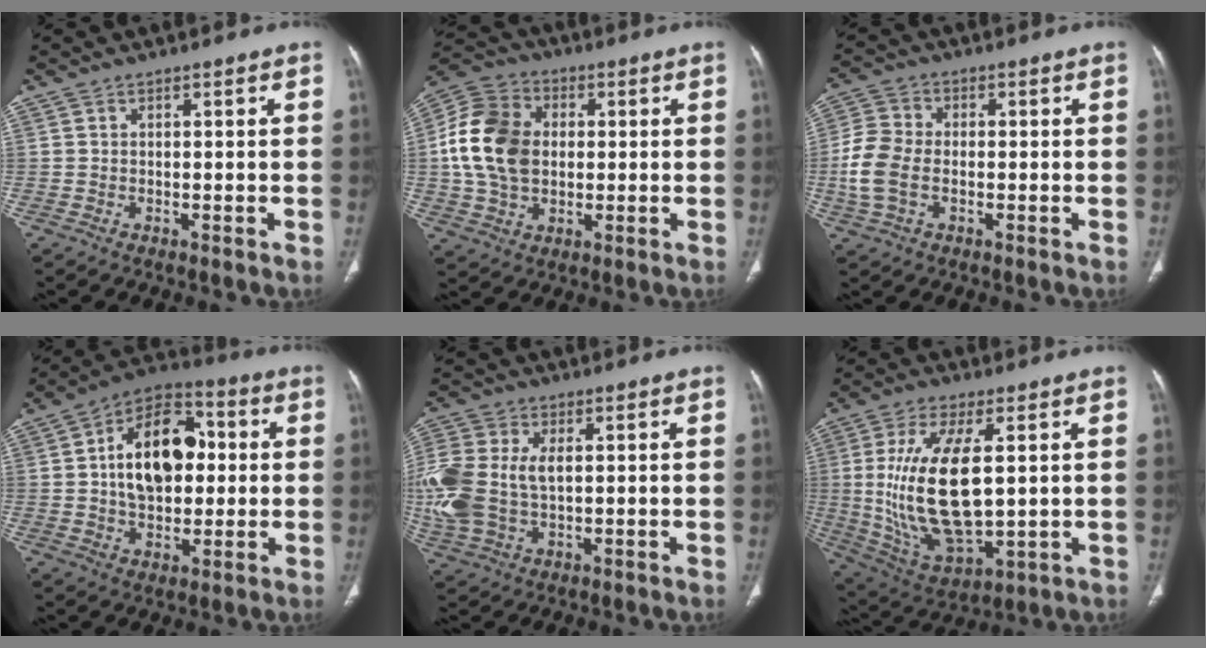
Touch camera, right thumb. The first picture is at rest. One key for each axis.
{"total": 15.6, "fx": 0.7, "fy": 11.6, "fz": 10.4, "tx": -0.186, "ty": 0.019, "tz": 0.011}
{"total": 8.5, "fx": -1.6, "fy": 5.5, "fz": 6.2, "tx": -0.148, "ty": 0.011, "tz": -0.035}
{"total": 17.7, "fx": 1.9, "fy": 11.4, "fz": 13.3, "tx": -0.179, "ty": 0.024, "tz": 0.026}
{"total": 16.8, "fx": 0.7, "fy": 10.9, "fz": 12.8, "tx": -0.330, "ty": 0.005, "tz": 0.021}
{"total": 19.7, "fx": 1.7, "fy": 8.9, "fz": 17.5, "tx": -0.343, "ty": -0.018, "tz": 0.049}